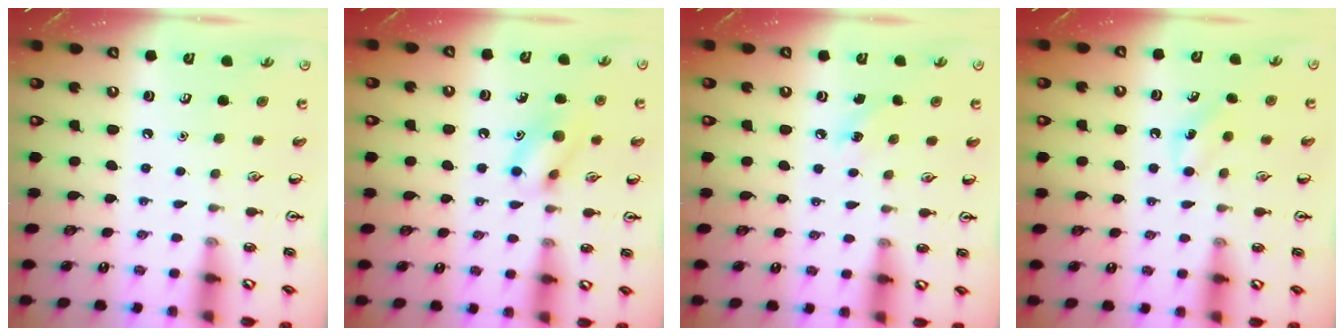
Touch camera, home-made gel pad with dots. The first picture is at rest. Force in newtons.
{"total": 11.0, "press": 11.0, "slide": 0.6}
{"total": 5.1, "press": 4.9, "slide": 1.5}
{"total": 5.9, "press": 5.7, "slide": 1.6}